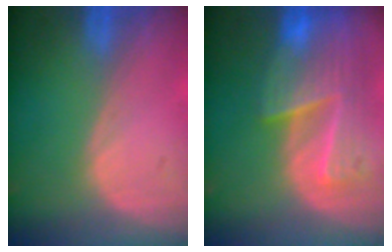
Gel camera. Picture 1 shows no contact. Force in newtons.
{"total": 8.9, "press": 8.3, "slide": 3.3}